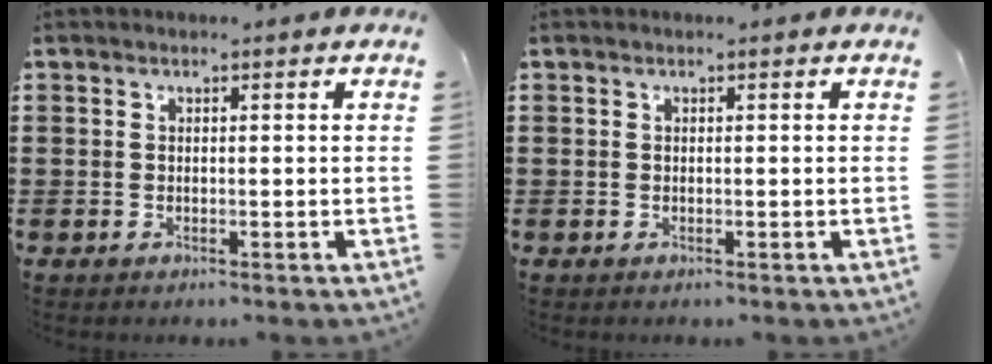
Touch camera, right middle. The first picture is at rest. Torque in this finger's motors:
{"motor_torque": [-0.79, -0.62, 0.09, -0.01]}